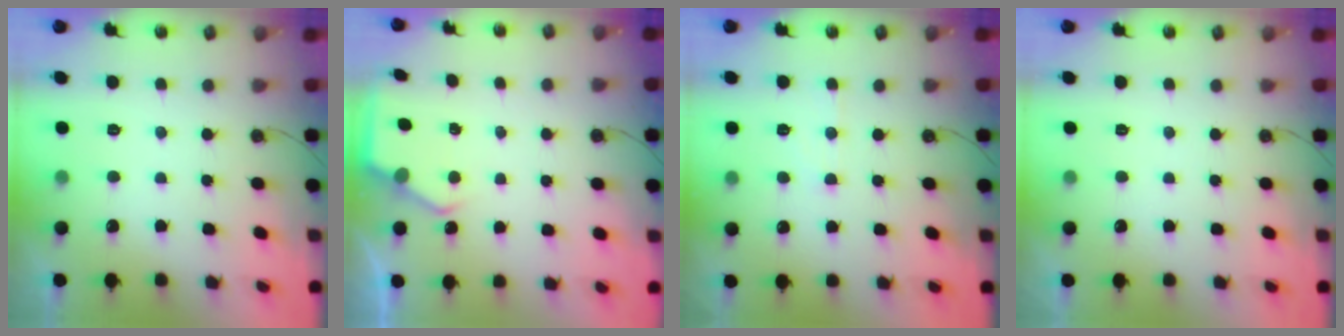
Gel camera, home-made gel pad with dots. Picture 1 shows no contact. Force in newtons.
{"total": 2.8, "press": 2.8, "slide": 0.4}
{"total": 5.4, "press": 5.4, "slide": 0.5}
{"total": 0.0}